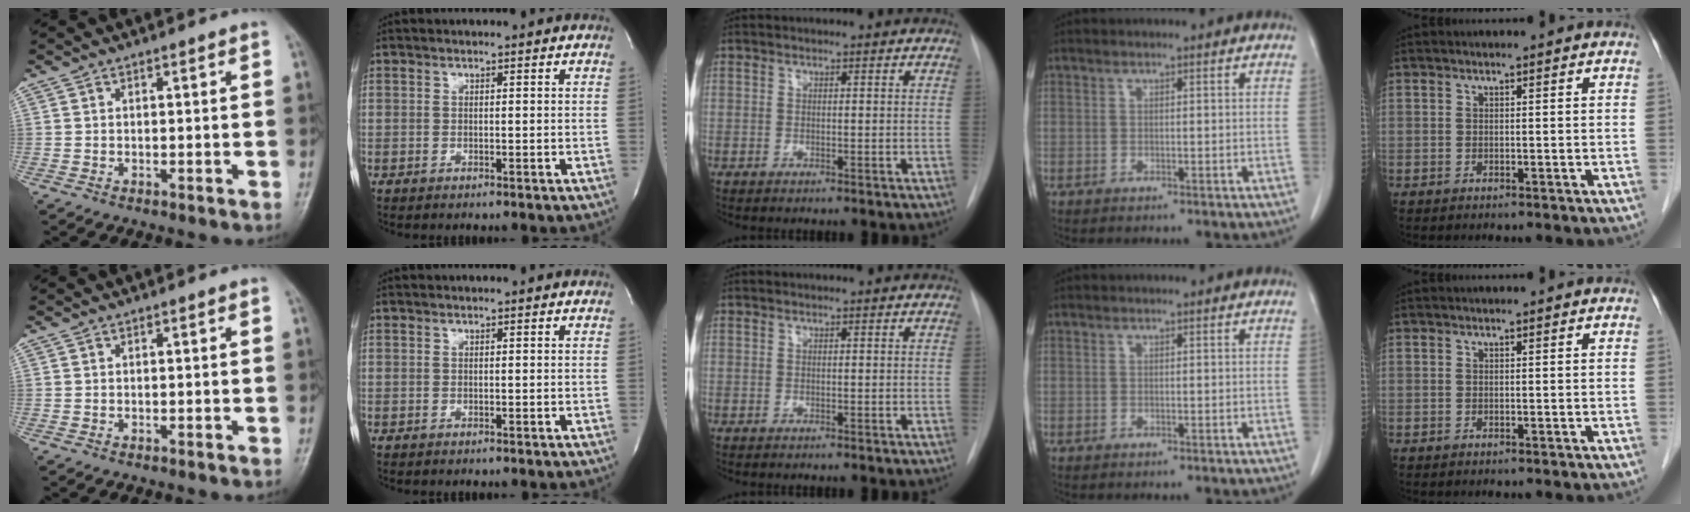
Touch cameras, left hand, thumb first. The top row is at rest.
{}